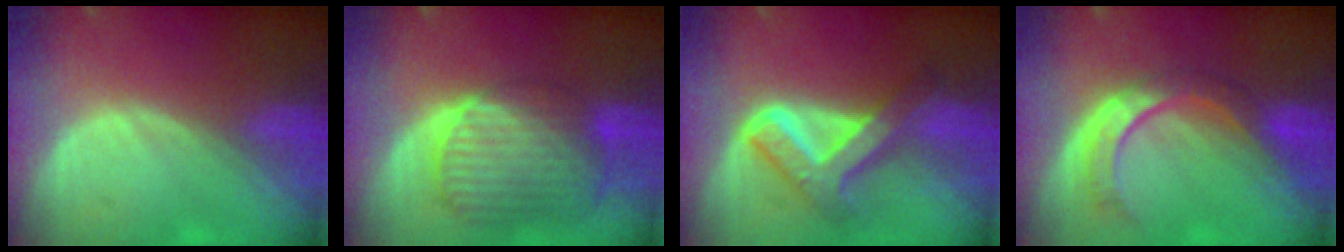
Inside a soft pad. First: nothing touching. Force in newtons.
{"total": 10.7, "press": 9.2, "slide": 5.5}
{"total": 8.2, "press": 8.2, "slide": 0.6}
{"total": 8.0, "press": 7.2, "slide": 3.6}